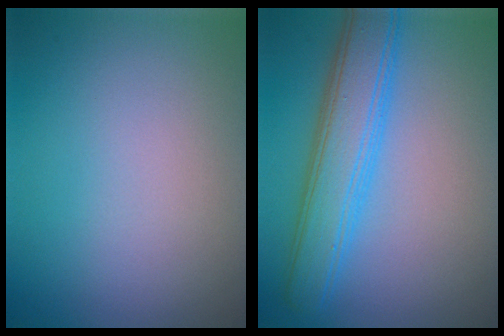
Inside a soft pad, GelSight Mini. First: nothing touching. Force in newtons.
{"total": 5.7, "press": 5.7, "slide": 0.1}